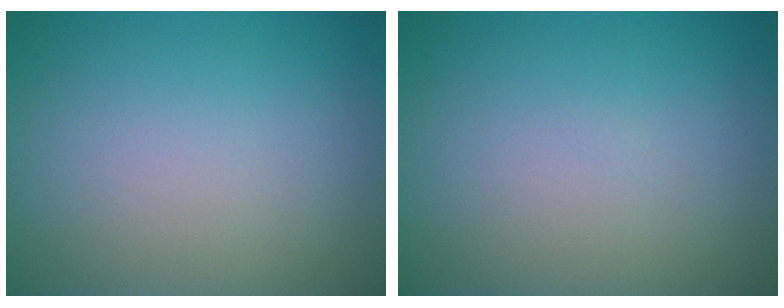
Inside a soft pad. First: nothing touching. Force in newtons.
{"total": 0.0}